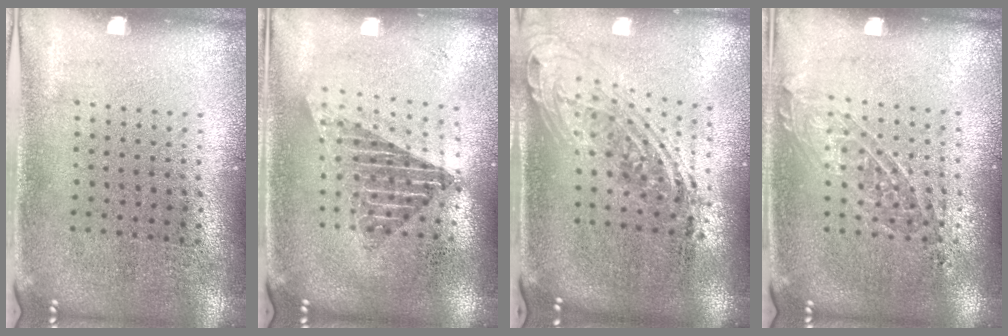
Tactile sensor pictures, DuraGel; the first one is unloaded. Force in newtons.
{"total": 1.7, "press": 1.4, "slide": 1.0}
{"total": 2.1, "press": 1.6, "slide": 1.4}
{"total": 1.2, "press": 1.1, "slide": 0.5}